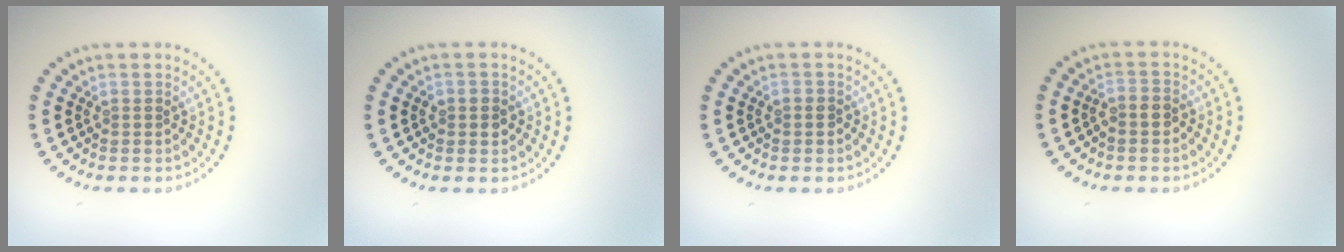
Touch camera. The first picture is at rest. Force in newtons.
{"total": 1.4, "press": 1.4, "slide": 0.4}
{"total": 0.5, "press": 0.4, "slide": 0.3}
{"total": 1.3, "press": 1.2, "slide": 0.6}